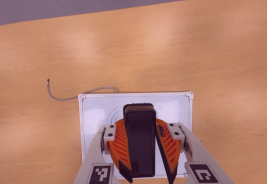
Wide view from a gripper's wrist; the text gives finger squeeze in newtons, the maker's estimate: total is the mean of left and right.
{"total": 10.8, "left": 9.9, "right": 11.6}